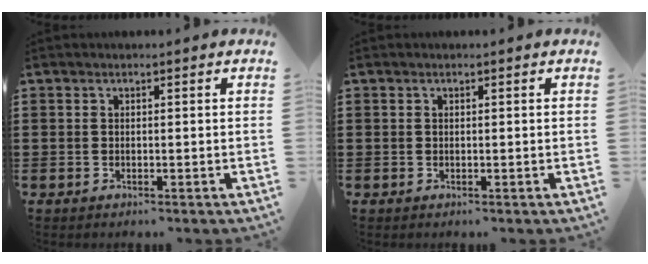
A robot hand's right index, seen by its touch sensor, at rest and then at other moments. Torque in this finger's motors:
{"motor_torque": [0.19, -0.09, 0.01, 0.01]}